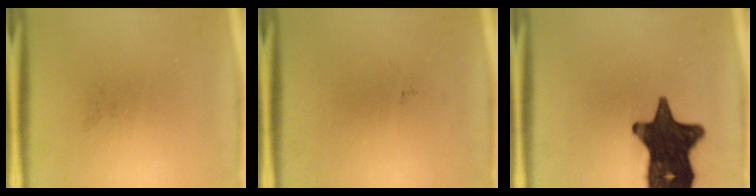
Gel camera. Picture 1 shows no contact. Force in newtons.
{"total": 0.0}
{"total": 17.4}